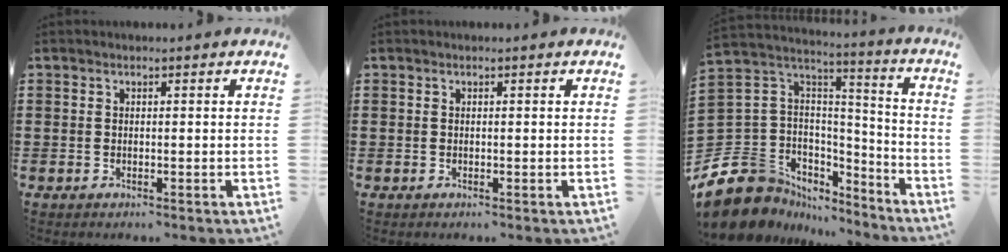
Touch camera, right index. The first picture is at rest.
{"total": 0.0}
{"total": 10.3, "force": [-6.5, 7.7, 2.0], "torque": [-0.094, 0.001, -0.126]}